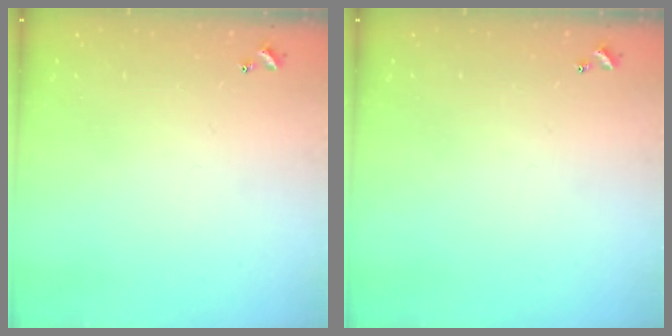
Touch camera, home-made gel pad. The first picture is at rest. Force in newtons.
{"total": 0.0}